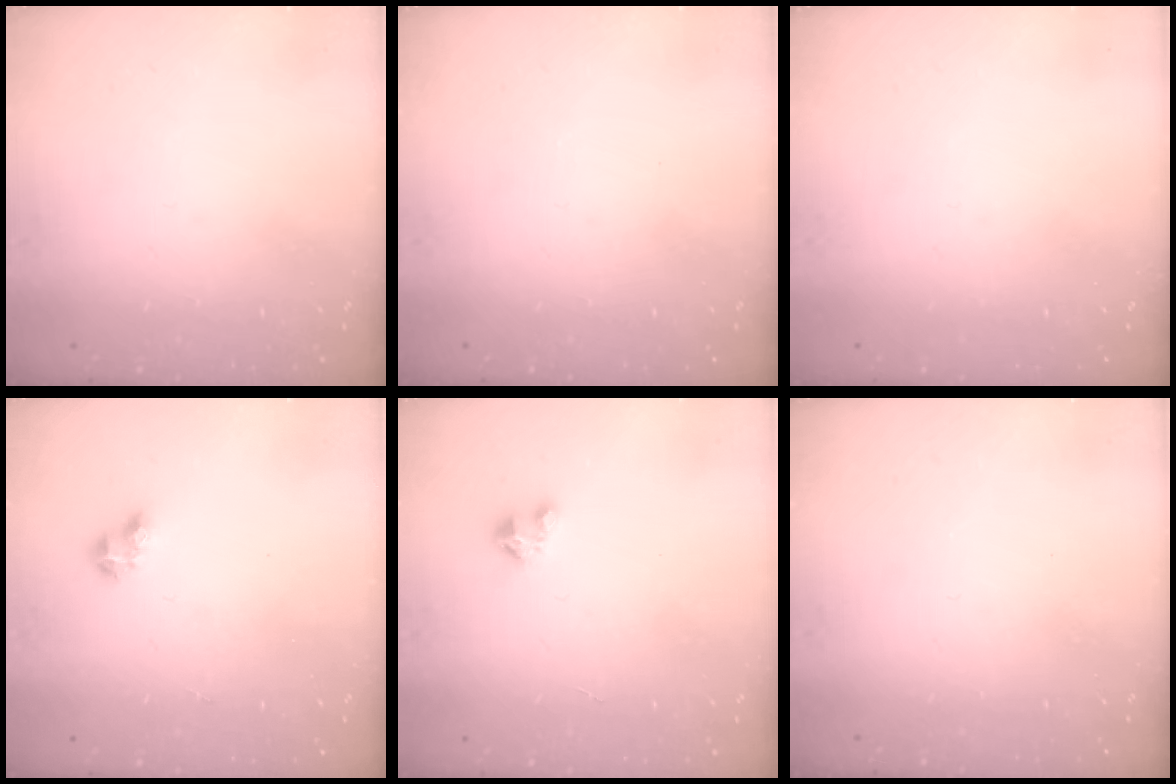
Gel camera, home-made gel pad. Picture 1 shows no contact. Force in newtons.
{"total": 0.0}
{"total": 0.0}
{"total": 2.9, "press": 2.9, "slide": 0.3}
{"total": 1.6, "press": 1.6, "slide": 0.1}
{"total": 0.0}